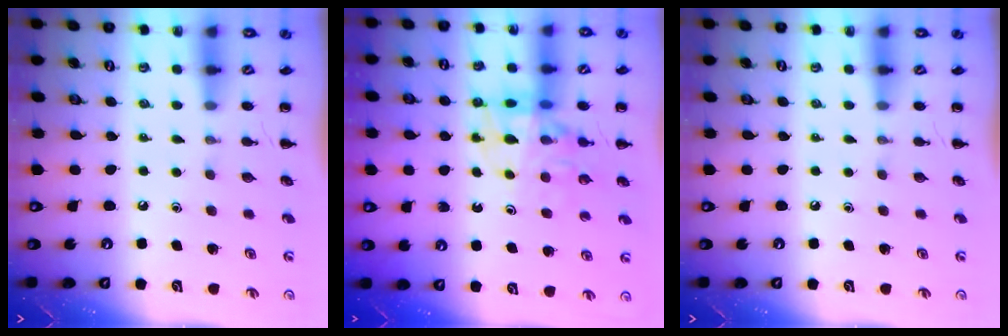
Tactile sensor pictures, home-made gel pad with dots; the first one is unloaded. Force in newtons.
{"total": 11.6, "press": 11.2, "slide": 3.1}
{"total": 0.0}